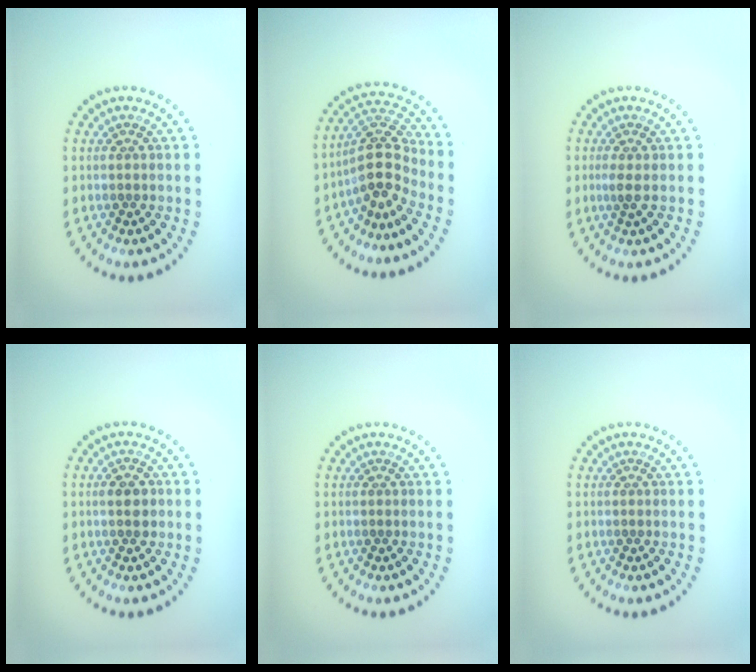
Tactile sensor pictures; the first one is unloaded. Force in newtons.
{"total": 4.1, "press": 3.5, "slide": 2.2}
{"total": 1.0, "press": 0.8, "slide": 0.6}
{"total": 1.6, "press": 1.6, "slide": 0.1}
{"total": 0.0}
{"total": 0.0}